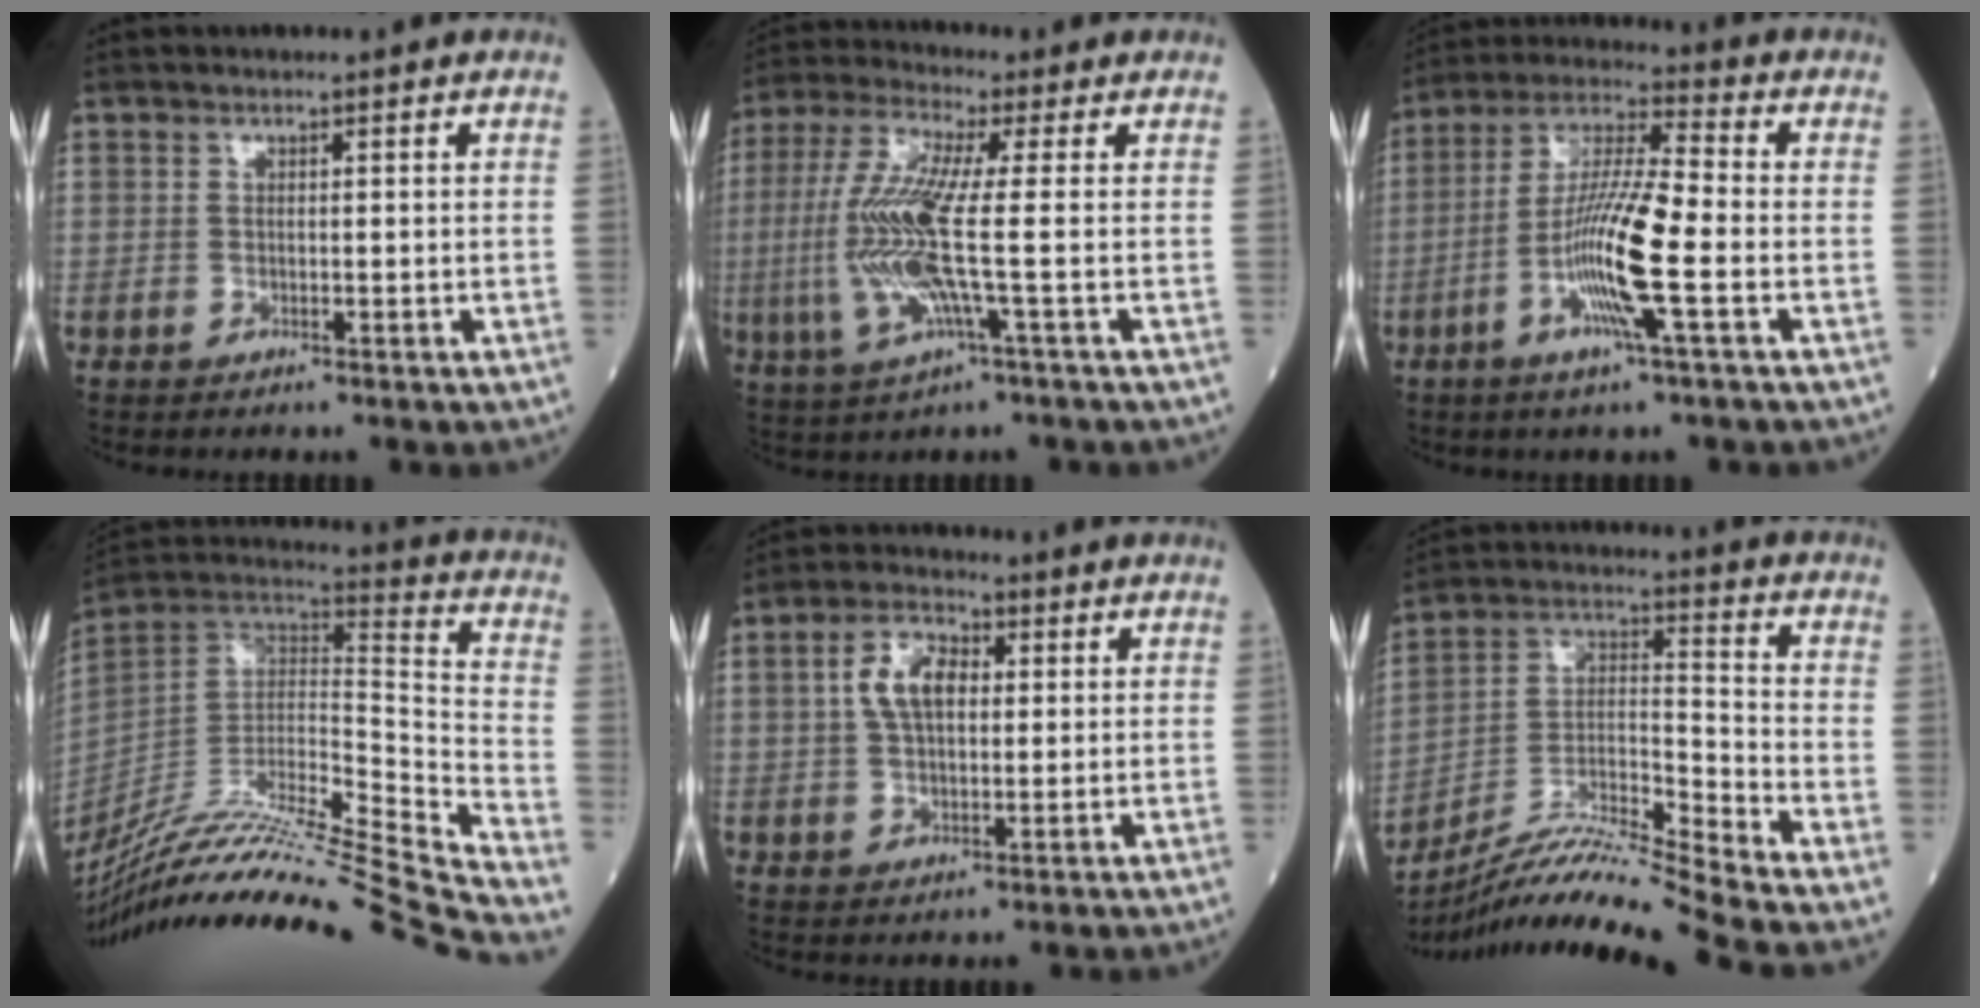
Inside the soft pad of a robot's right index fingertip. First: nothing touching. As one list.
[{"total": 12.1, "force": [-1.0, 0.5, 12.0], "torque": [-0.271, 0.001, -0.028]}, {"total": 12.8, "force": [-3.6, 0.4, 12.3], "torque": [-0.241, -0.005, -0.075]}, {"total": 34.6, "force": [-30.2, -1.9, 16.8], "torque": [-0.234, -0.059, -0.476]}, {"total": 6.7, "force": [1.5, 3.5, 5.5], "torque": [-0.111, 0.016, 0.027]}, {"total": 14.9, "force": [-13.5, -3.1, 5.6], "torque": [-0.100, 0.010, -0.246]}]